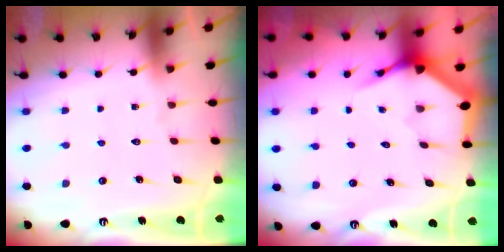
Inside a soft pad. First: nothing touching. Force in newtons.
{"total": 3.8, "press": 3.8, "slide": 0.5}